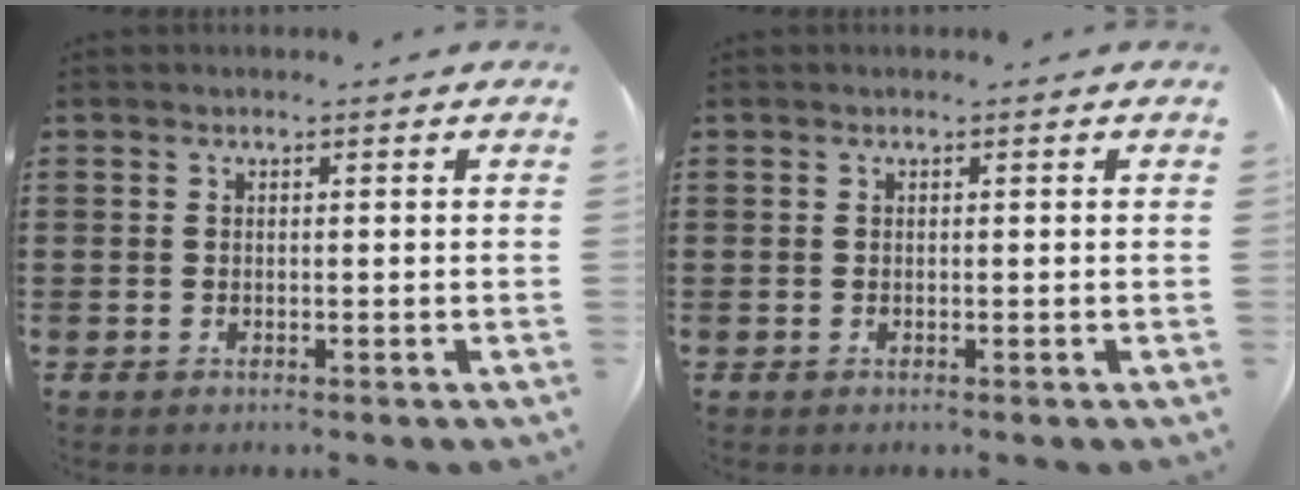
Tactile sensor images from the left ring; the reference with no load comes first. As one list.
[{"total": 0.0}]